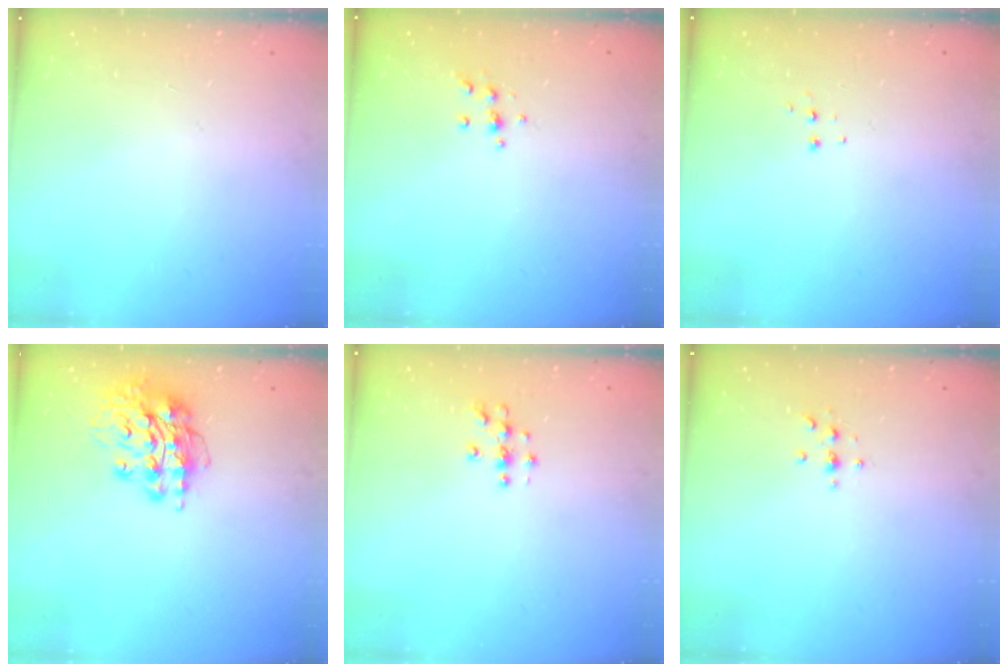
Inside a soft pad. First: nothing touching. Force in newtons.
{"total": 4.8, "press": 4.7, "slide": 0.8}
{"total": 3.9, "press": 3.9, "slide": 0.4}
{"total": 15.0, "press": 14.9, "slide": 1.6}
{"total": 3.7, "press": 3.7, "slide": 0.2}
{"total": 2.3, "press": 2.3, "slide": 0.2}